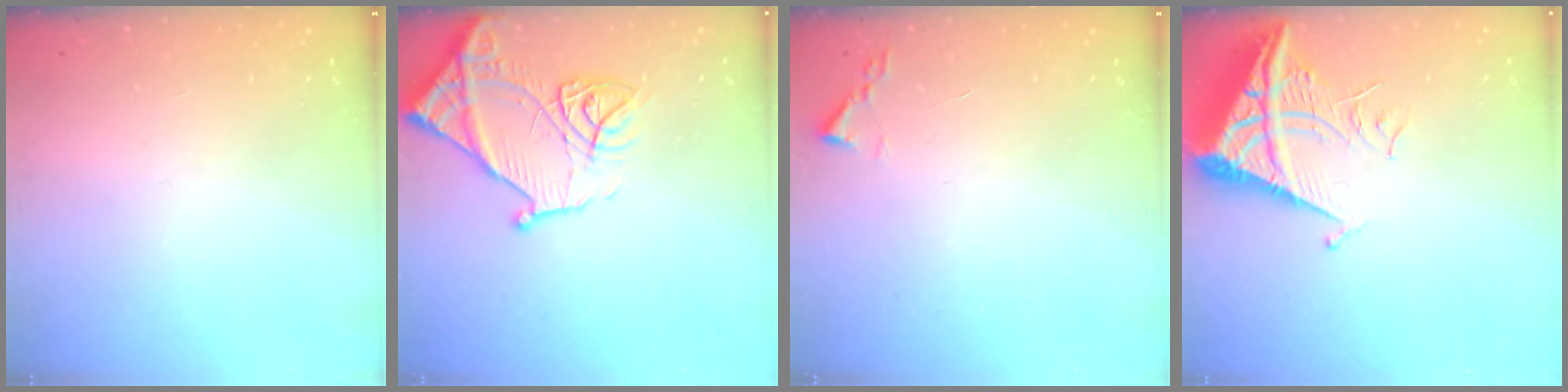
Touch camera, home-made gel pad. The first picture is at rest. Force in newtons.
{"total": 17.7, "press": 17.6, "slide": 1.7}
{"total": 1.9, "press": 1.8, "slide": 0.3}
{"total": 8.5, "press": 8.5, "slide": 0.8}